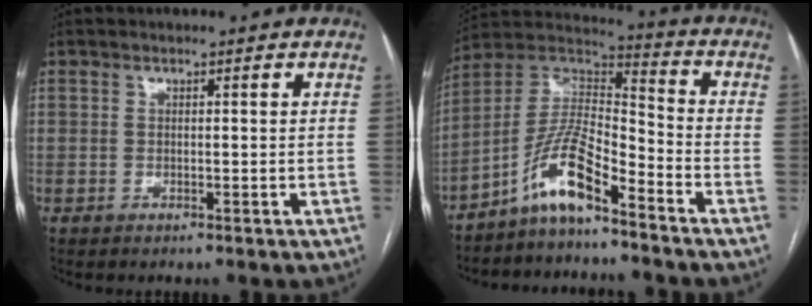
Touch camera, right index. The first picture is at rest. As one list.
[{"total": 10.4, "force": [-7.1, 1.6, 7.4], "torque": [-0.156, 0.020, -0.136]}]